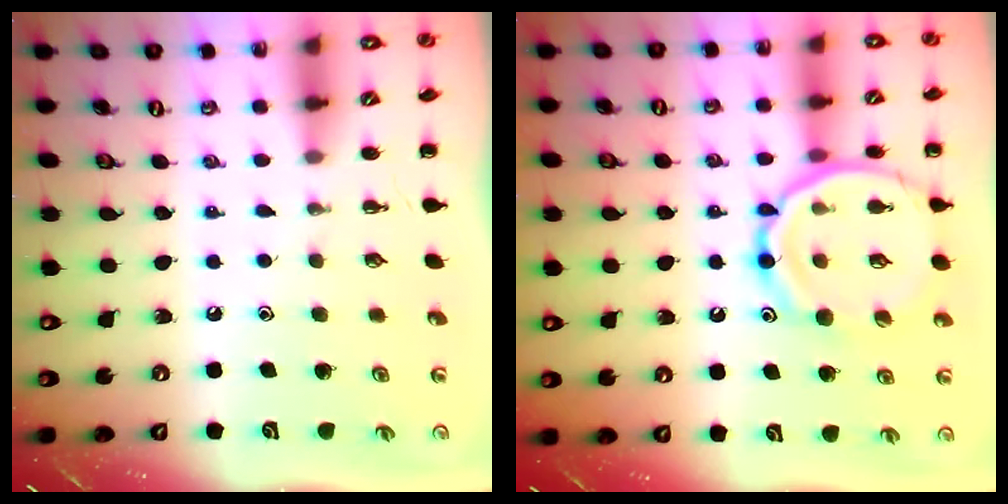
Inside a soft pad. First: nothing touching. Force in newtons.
{"total": 17.7, "press": 17.5, "slide": 2.1}